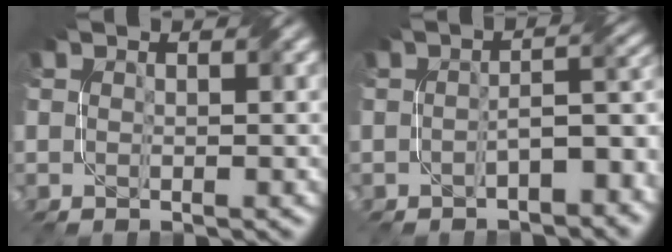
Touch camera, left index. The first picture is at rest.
{"total": 4.6, "force": [-2.3, 2.0, 3.5], "torque": [-0.036, 0.010, -0.033]}